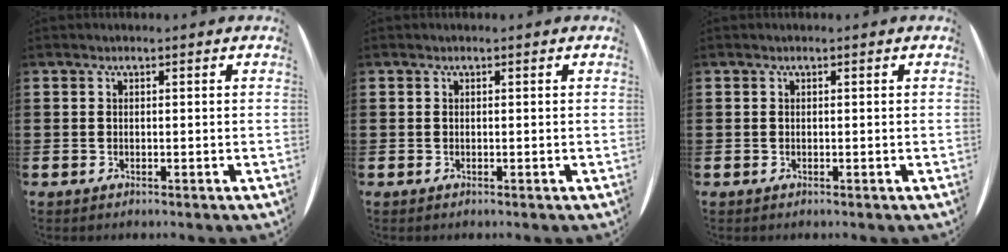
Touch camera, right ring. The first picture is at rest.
{"total": 0.0}
{"total": 0.0}